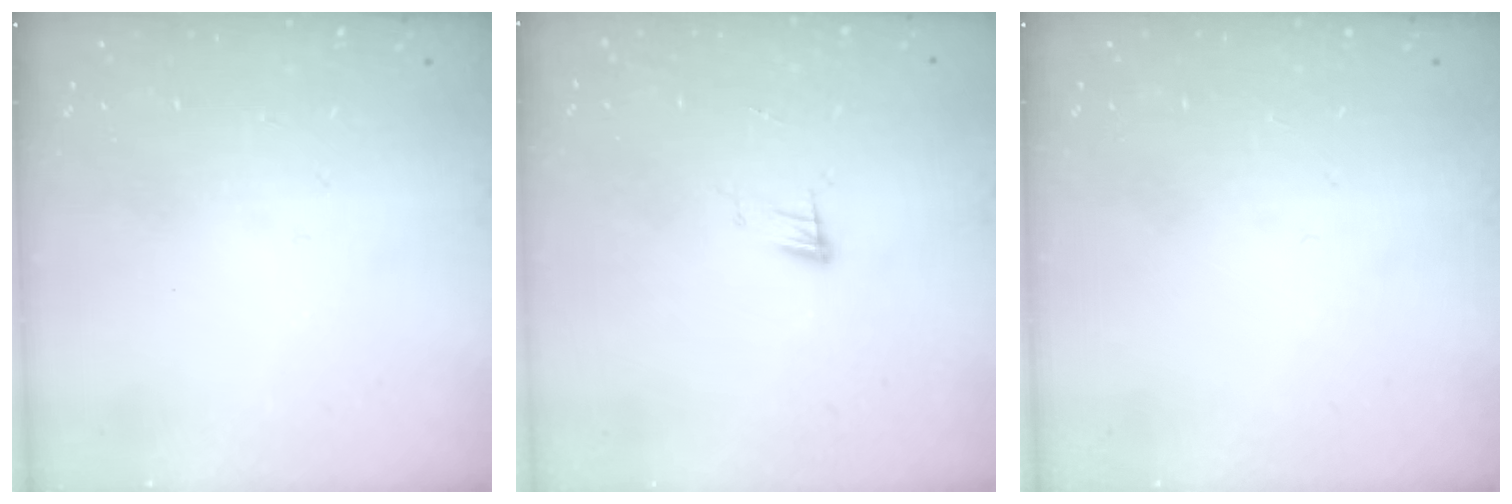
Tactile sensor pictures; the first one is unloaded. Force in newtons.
{"total": 5.1, "press": 5.1, "slide": 0.5}
{"total": 0.0}